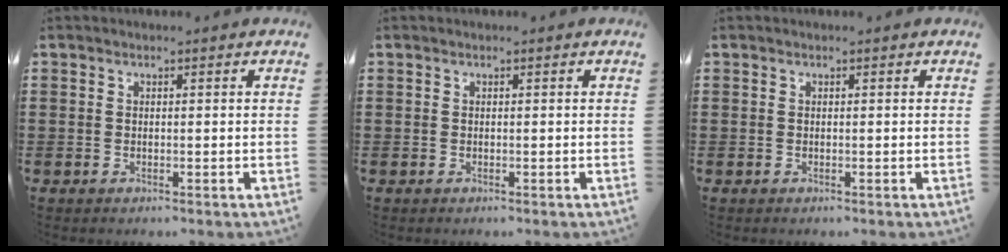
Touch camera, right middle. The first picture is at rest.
{"total": 0.0}
{"total": 0.0}